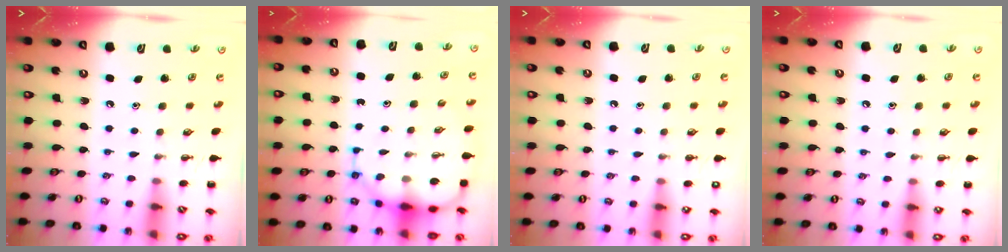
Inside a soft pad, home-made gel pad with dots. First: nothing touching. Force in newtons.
{"total": 10.7, "press": 10.2, "slide": 3.1}
{"total": 2.6, "press": 2.1, "slide": 1.6}
{"total": 4.7, "press": 4.5, "slide": 1.4}